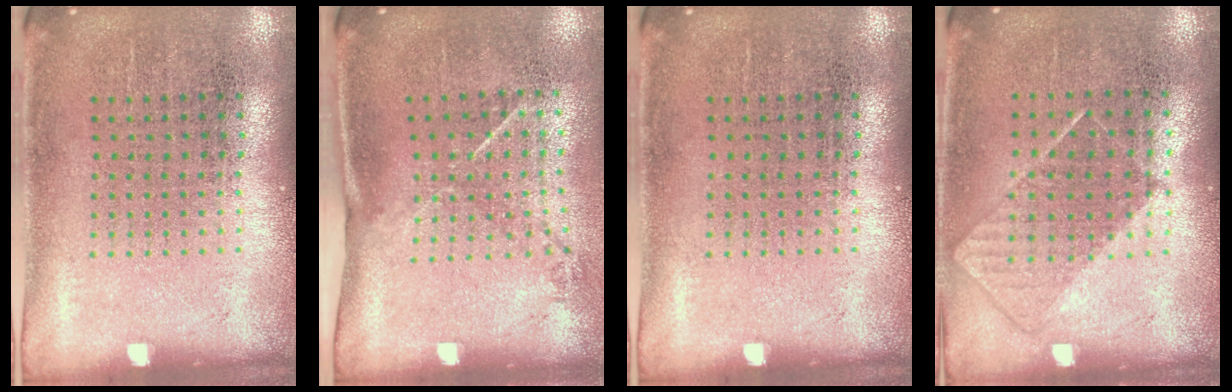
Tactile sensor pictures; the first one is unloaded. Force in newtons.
{"total": 1.5, "press": 1.0, "slide": 1.1}
{"total": 0.0}
{"total": 0.8, "press": 0.7, "slide": 0.4}